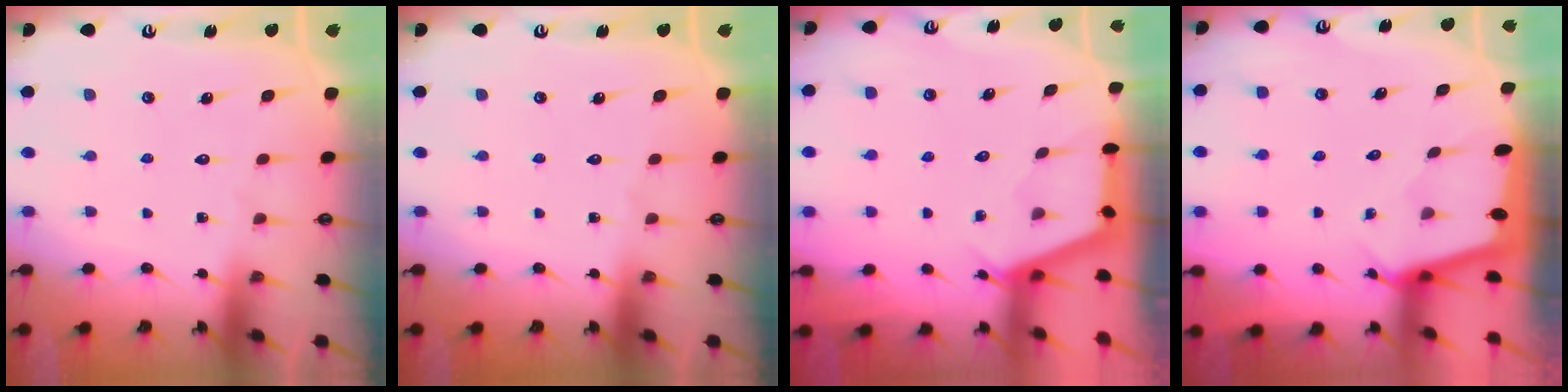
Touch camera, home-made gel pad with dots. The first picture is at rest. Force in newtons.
{"total": 0.0}
{"total": 2.7, "press": 2.7, "slide": 0.4}
{"total": 1.5, "press": 1.5, "slide": 0.2}